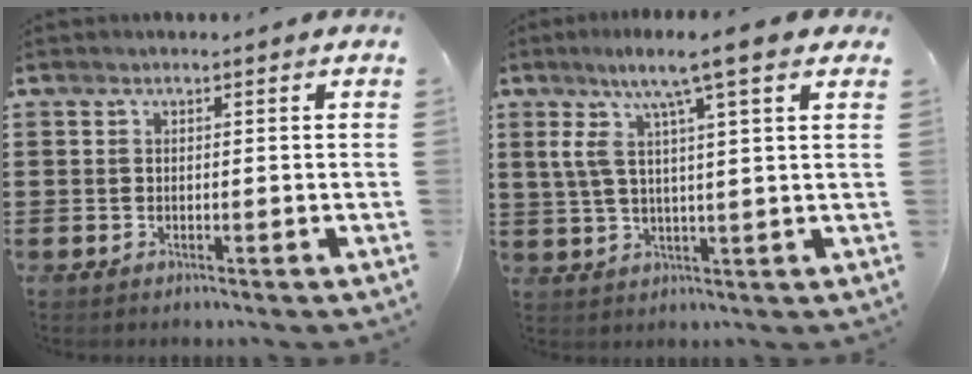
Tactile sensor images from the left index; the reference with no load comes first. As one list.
[{"total": 9.1, "force": [5.3, 0.8, 7.4], "torque": [-0.162, -0.007, 0.086]}]